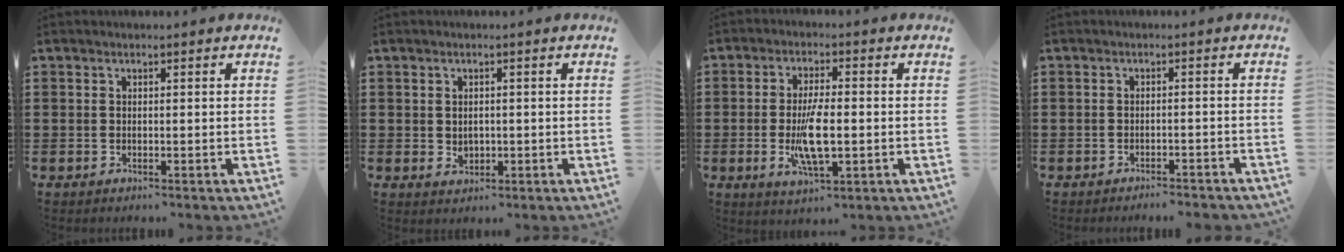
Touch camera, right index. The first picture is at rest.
{"total": 1.6, "force": [0.1, 1.3, 0.9], "torque": [-0.021, 0.007, 0.001]}
{"total": 8.1, "force": [-1.3, 2.7, 7.6], "torque": [-0.155, -0.010, -0.025]}
{"total": 1.6, "force": [-1.6, 0.0, 0.3], "torque": [-0.009, 0.002, -0.034]}